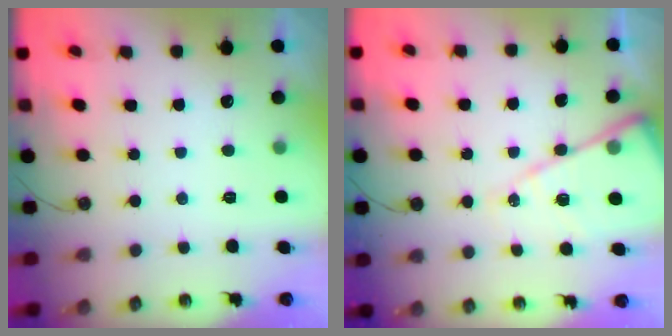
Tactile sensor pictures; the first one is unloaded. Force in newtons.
{"total": 14.8, "press": 14.7, "slide": 1.7}